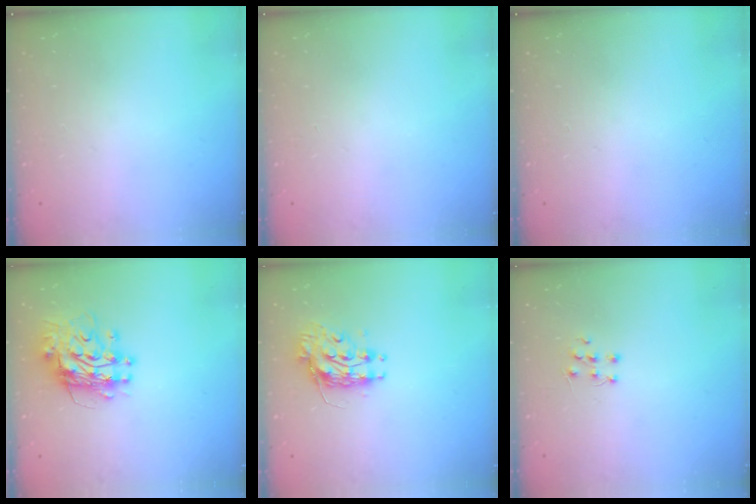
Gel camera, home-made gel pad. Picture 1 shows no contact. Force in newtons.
{"total": 0.0}
{"total": 0.0}
{"total": 11.4, "press": 11.4, "slide": 1.0}
{"total": 9.3, "press": 9.2, "slide": 0.6}
{"total": 4.9, "press": 4.9, "slide": 0.4}